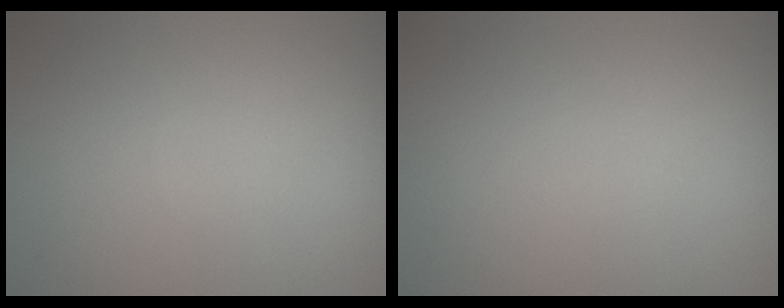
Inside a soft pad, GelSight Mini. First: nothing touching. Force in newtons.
{"total": 0.0}